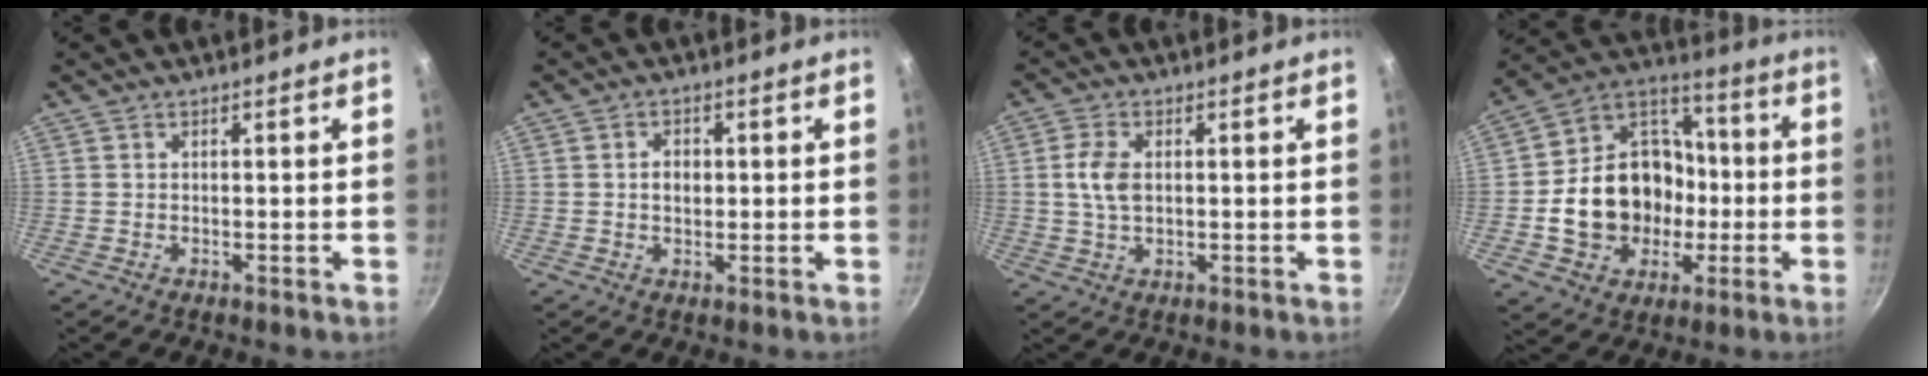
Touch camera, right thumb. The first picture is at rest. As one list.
[{"total": 3.0, "force": [0.2, 2.3, 2.0], "torque": [-0.018, 0.004, 0.002]}, {"total": 5.4, "force": [0.6, 3.3, 4.2], "torque": [-0.080, 0.003, 0.010]}, {"total": 20.2, "force": [-2.7, 16.7, 11.1], "torque": [-0.160, 0.052, -0.040]}]